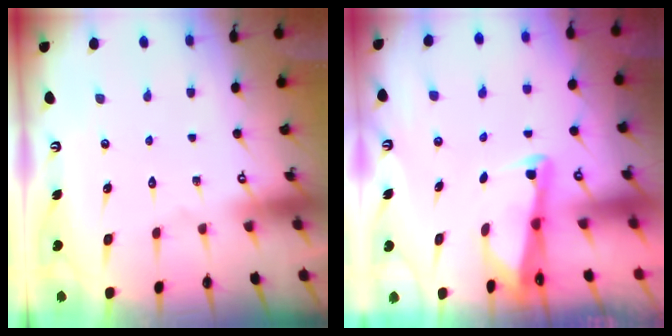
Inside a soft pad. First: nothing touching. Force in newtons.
{"total": 2.5, "press": 2.5, "slide": 0.2}